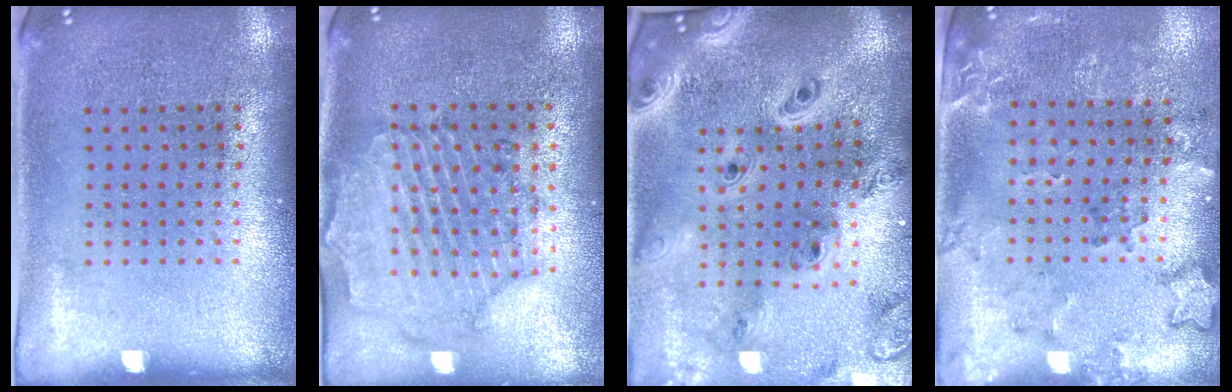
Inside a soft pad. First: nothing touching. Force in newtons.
{"total": 0.8, "press": 0.7, "slide": 0.3}
{"total": 4.1, "press": 3.1, "slide": 2.6}
{"total": 1.9, "press": 1.6, "slide": 1.1}